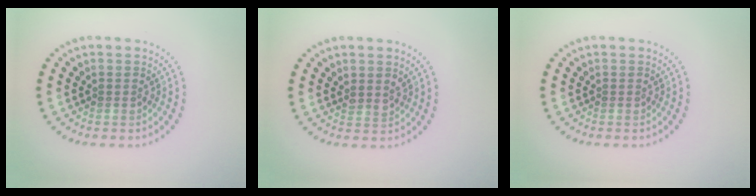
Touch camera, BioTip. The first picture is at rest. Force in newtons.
{"total": 1.0, "press": 0.8, "slide": 0.6}
{"total": 0.0}